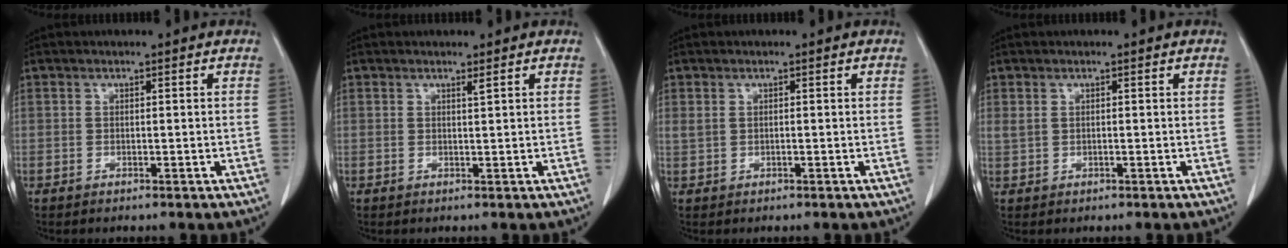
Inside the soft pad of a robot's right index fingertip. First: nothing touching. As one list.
[{"total": 0.5, "force": [0.4, -0.1, 0.3], "torque": [-0.017, -0.007, 0.011]}, {"total": 1.0, "force": [0.3, 0.6, 0.8], "torque": [-0.025, 0.008, 0.012]}, {"total": 1.2, "force": [0.3, 0.7, 0.9], "torque": [-0.028, 0.007, 0.014]}]